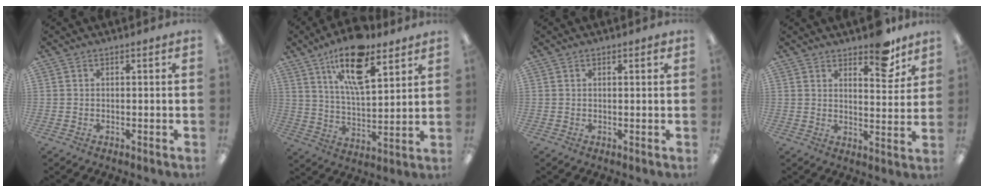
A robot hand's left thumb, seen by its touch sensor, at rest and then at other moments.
{"total": 17.0, "force": [10.6, 6.6, 11.5], "torque": [-0.194, -0.039, 0.176]}
{"total": 0.8, "force": [0.6, 0.3, 0.5], "torque": [-0.002, -0.002, 0.008]}
{"total": 9.1, "force": [7.1, 3.5, 4.5], "torque": [-0.042, -0.046, 0.120]}